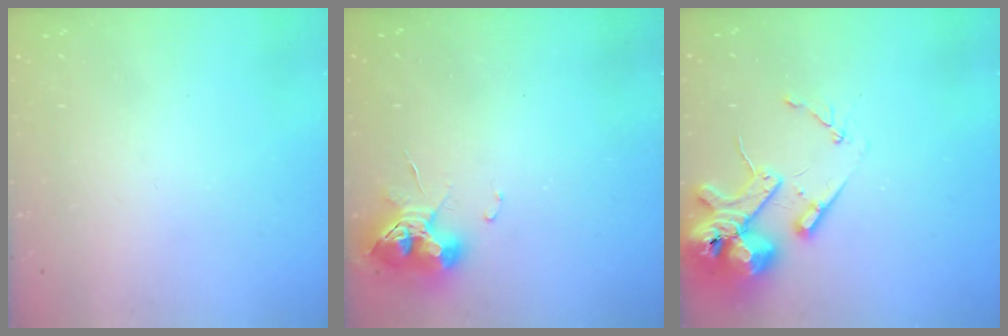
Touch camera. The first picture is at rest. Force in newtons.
{"total": 9.9, "press": 9.9, "slide": 0.8}
{"total": 14.7, "press": 14.5, "slide": 2.0}